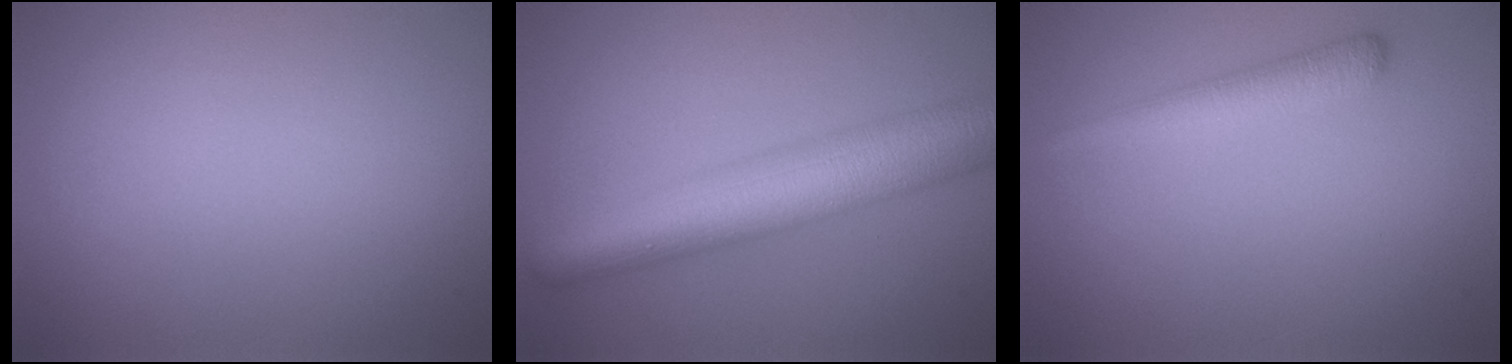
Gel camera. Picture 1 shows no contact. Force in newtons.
{"total": 9.5, "press": 9.5, "slide": 0.2}
{"total": 2.8, "press": 2.8, "slide": 0.2}